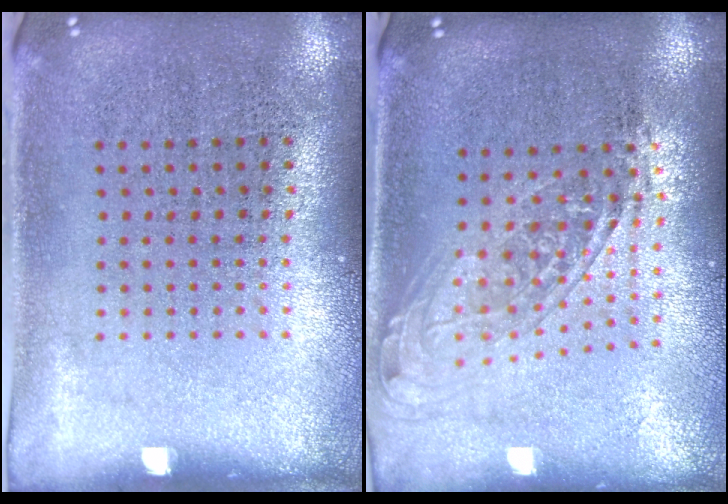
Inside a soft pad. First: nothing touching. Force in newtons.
{"total": 1.7, "press": 1.4, "slide": 1.0}